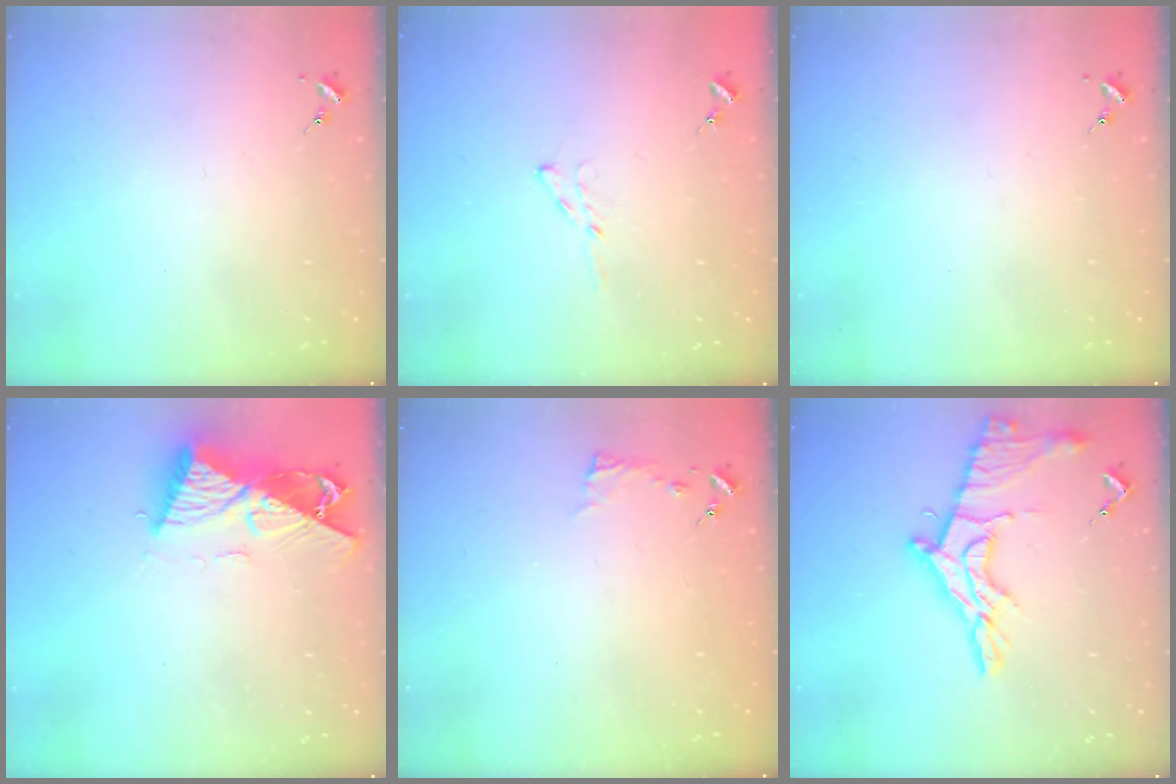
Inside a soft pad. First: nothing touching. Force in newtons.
{"total": 3.5, "press": 3.5, "slide": 0.4}
{"total": 0.0}
{"total": 11.7, "press": 11.6, "slide": 1.0}
{"total": 3.7, "press": 3.7, "slide": 0.3}
{"total": 17.8, "press": 17.8, "slide": 1.2}